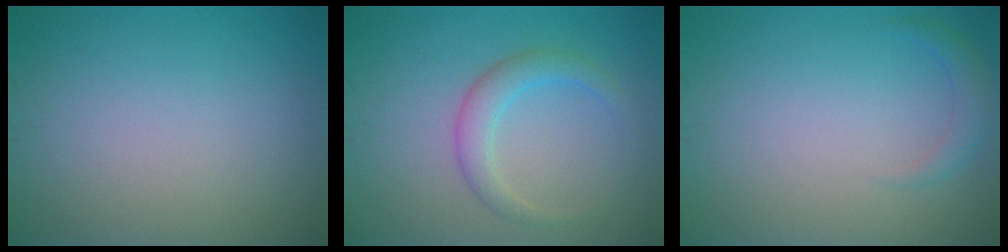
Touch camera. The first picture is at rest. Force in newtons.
{"total": 2.7, "press": 2.7, "slide": 0.1}
{"total": 1.5, "press": 1.5, "slide": 0.1}